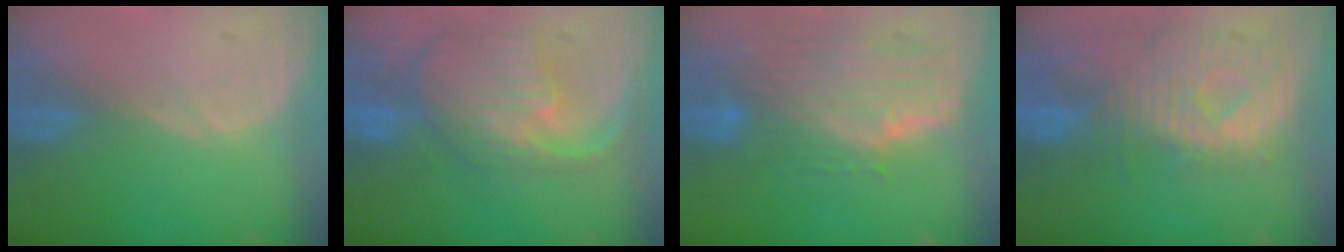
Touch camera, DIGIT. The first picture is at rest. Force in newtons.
{"total": 10.8, "press": 9.6, "slide": 5.1}
{"total": 10.0, "press": 8.8, "slide": 4.7}
{"total": 11.3, "press": 9.8, "slide": 5.6}